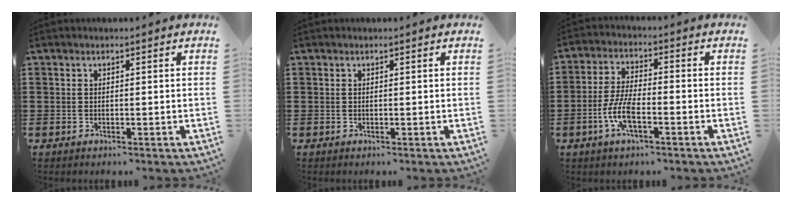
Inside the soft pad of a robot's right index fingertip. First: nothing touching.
{"total": 0.0}
{"total": 6.9, "force": [-2.7, 2.1, 6.0], "torque": [-0.140, -0.011, -0.056]}